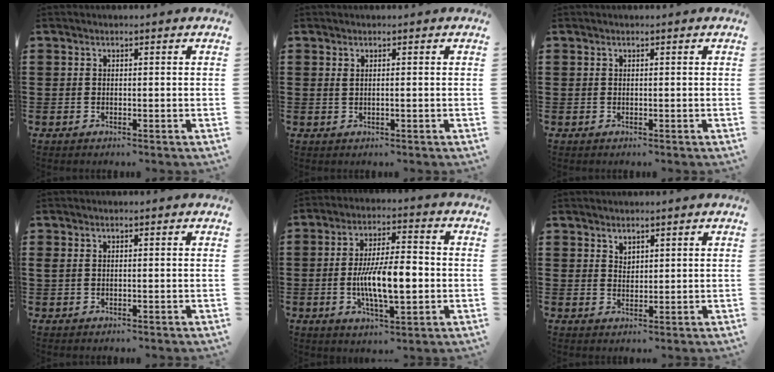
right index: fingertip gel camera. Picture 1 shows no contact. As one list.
[{"total": 0.9, "force": [0.1, 0.0, 0.9], "torque": [-0.017, -0.002, 0.001]}, {"total": 0.0}, {"total": 0.6, "force": [0.0, 0.1, 0.6], "torque": [-0.013, 0.000, 0.000]}, {"total": 10.5, "force": [-1.6, 3.8, 9.6], "torque": [-0.177, -0.007, -0.034]}, {"total": 1.7, "force": [1.5, 0.8, 0.3], "torque": [-0.007, 0.001, 0.028]}]